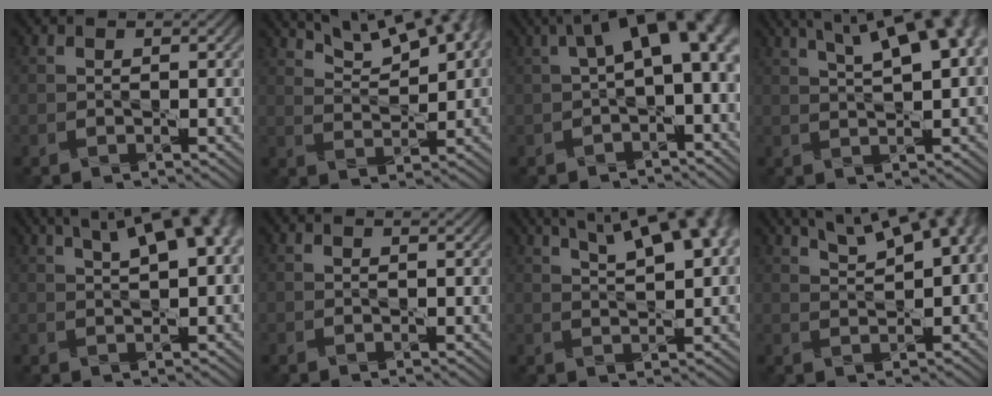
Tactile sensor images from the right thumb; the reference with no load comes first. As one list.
[{"total": 9.7, "force": [6.7, 2.9, 6.3], "torque": [-0.113, 0.010, 0.103]}, {"total": 9.3, "force": [1.4, 4.0, 8.3], "torque": [-0.119, 0.014, 0.022]}, {"total": 12.6, "force": [5.8, 4.6, 10.2], "torque": [-0.145, 0.042, 0.065]}, {"total": 9.3, "force": [4.3, 3.0, 7.7], "torque": [-0.112, 0.025, 0.057]}, {"total": 0.5, "force": [0.5, 0.0, 0.1], "torque": [-0.004, -0.002, 0.008]}, {"total": 11.5, "force": [6.2, 3.7, 8.9], "torque": [-0.140, 0.029, 0.080]}, {"total": 9.2, "force": [4.8, 3.2, 7.1], "torque": [-0.114, 0.024, 0.073]}]